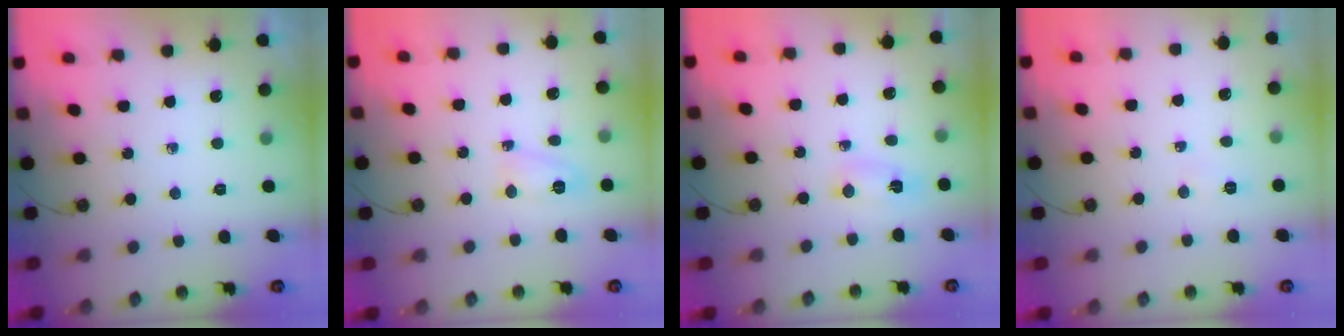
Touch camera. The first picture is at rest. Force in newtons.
{"total": 4.6, "press": 4.6, "slide": 0.7}
{"total": 2.6, "press": 2.3, "slide": 1.1}
{"total": 4.1, "press": 4.0, "slide": 0.4}